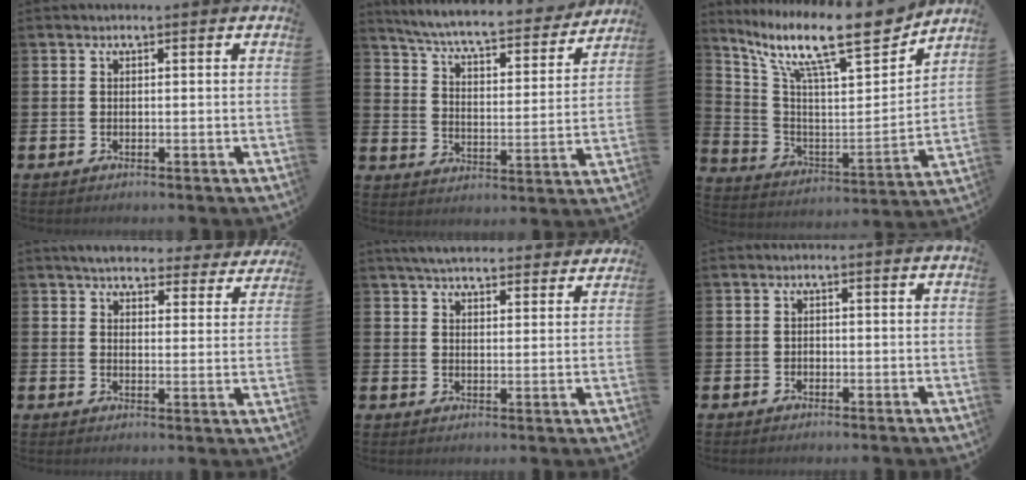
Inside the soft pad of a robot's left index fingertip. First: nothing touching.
{"total": 7.2, "force": [6.7, 0.7, 2.6], "torque": [-0.084, -0.050, 0.112]}
{"total": 14.5, "force": [11.1, 3.3, 8.7], "torque": [-0.190, -0.073, 0.183]}
{"total": 5.2, "force": [4.9, 1.2, 1.1], "torque": [-0.038, -0.024, 0.087]}
{"total": 5.4, "force": [5.2, 0.9, 1.2], "torque": [-0.037, -0.018, 0.094]}
{"total": 0.6, "force": [-0.4, 0.5, 0.1], "torque": [-0.010, 0.006, -0.007]}